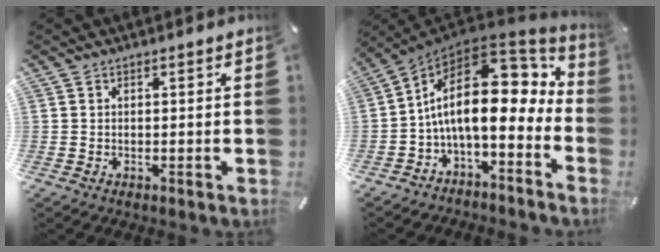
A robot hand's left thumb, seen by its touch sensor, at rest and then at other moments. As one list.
[{"total": 17.9, "force": [2.9, 8.7, 15.4], "torque": [-0.279, -0.036, 0.048]}]